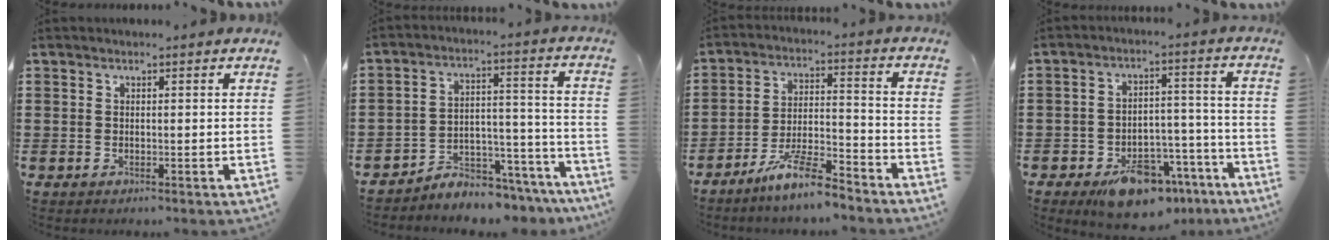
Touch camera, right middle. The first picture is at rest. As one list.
[{"total": 5.4, "force": [-5.3, 1.2, 0.7], "torque": [-0.013, 0.014, -0.105]}, {"total": 8.3, "force": [-7.0, 0.8, 4.5], "torque": [-0.094, 0.002, -0.133]}, {"total": 9.7, "force": [-7.3, 4.4, 4.7], "torque": [-0.064, 0.040, -0.125]}]